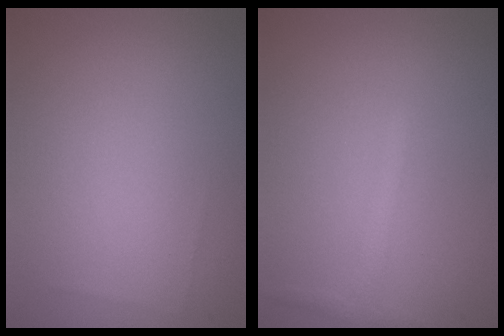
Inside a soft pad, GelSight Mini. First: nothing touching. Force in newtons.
{"total": 1.4, "press": 1.4, "slide": 0.1}